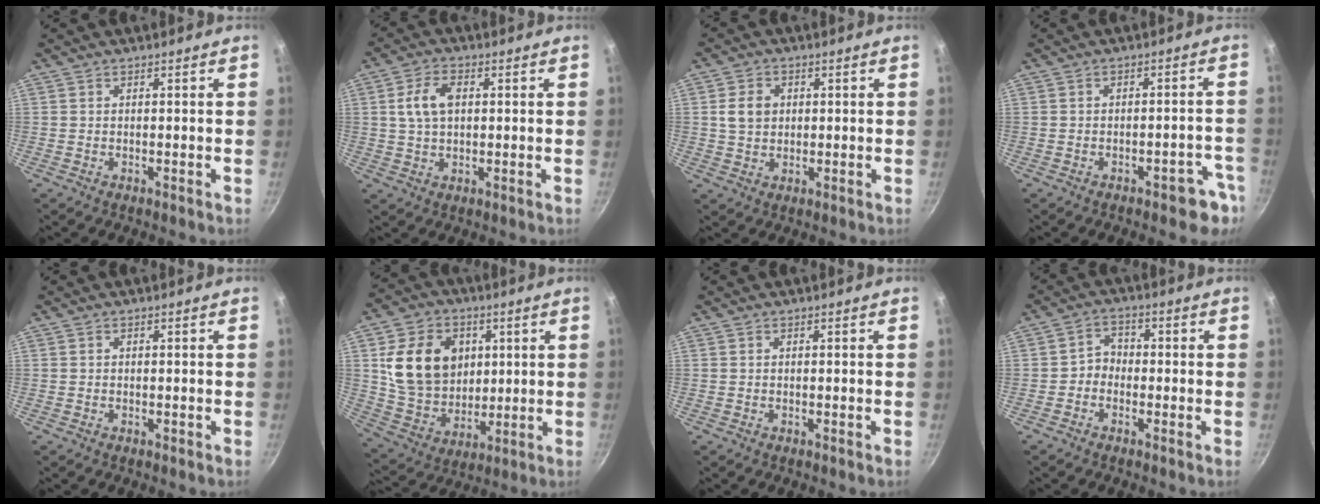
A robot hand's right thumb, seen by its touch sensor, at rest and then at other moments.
{"total": 6.7, "force": [1.3, 4.1, 5.1], "torque": [-0.098, 0.008, 0.025]}
{"total": 5.3, "force": [0.9, 4.3, 2.8], "torque": [-0.037, -0.001, 0.017]}
{"total": 6.5, "force": [-3.8, 2.6, 4.5], "torque": [-0.038, 0.035, -0.043]}
{"total": 0.0}
{"total": 17.6, "force": [4.0, 14.0, 9.9], "torque": [-0.144, -0.007, 0.083]}
{"total": 0.0}
{"total": 3.7, "force": [-1.1, 3.1, 1.8], "torque": [-0.009, 0.020, -0.032]}